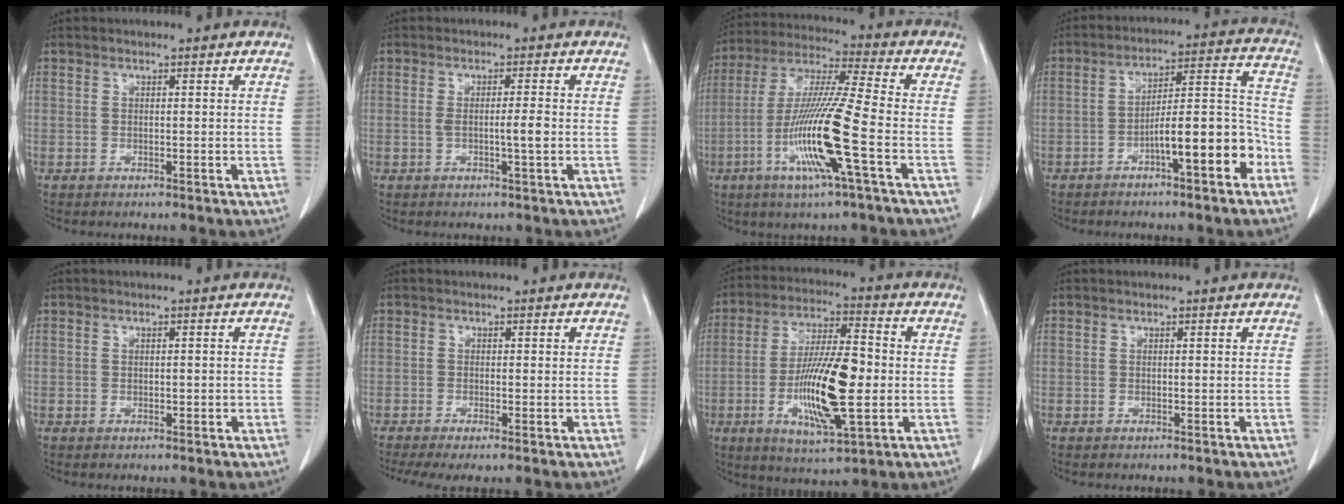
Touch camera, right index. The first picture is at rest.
{"total": 2.8, "force": [-0.4, -0.2, 2.8], "torque": [-0.050, -0.002, -0.007]}
{"total": 15.3, "force": [-4.9, -0.6, 14.5], "torque": [-0.296, -0.015, -0.100]}
{"total": 11.6, "force": [-5.3, 1.9, 10.1], "torque": [-0.153, 0.030, -0.080]}
{"total": 1.3, "force": [-0.2, 0.6, 1.1], "torque": [-0.018, 0.002, 0.000]}
{"total": 4.7, "force": [-3.2, 0.7, 3.4], "torque": [-0.059, -0.011, -0.056]}
{"total": 15.3, "force": [-2.3, 3.4, 14.8], "torque": [-0.281, -0.005, -0.038]}
{"total": 0.0}